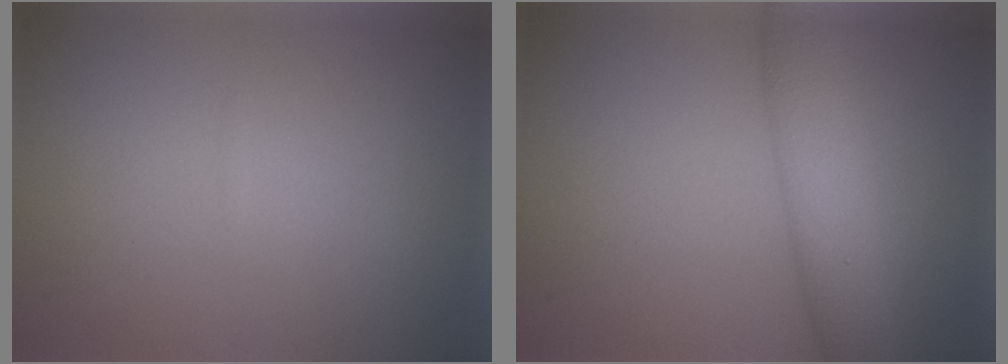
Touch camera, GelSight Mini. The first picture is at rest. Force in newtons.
{"total": 5.5, "press": 5.5, "slide": 0.1}